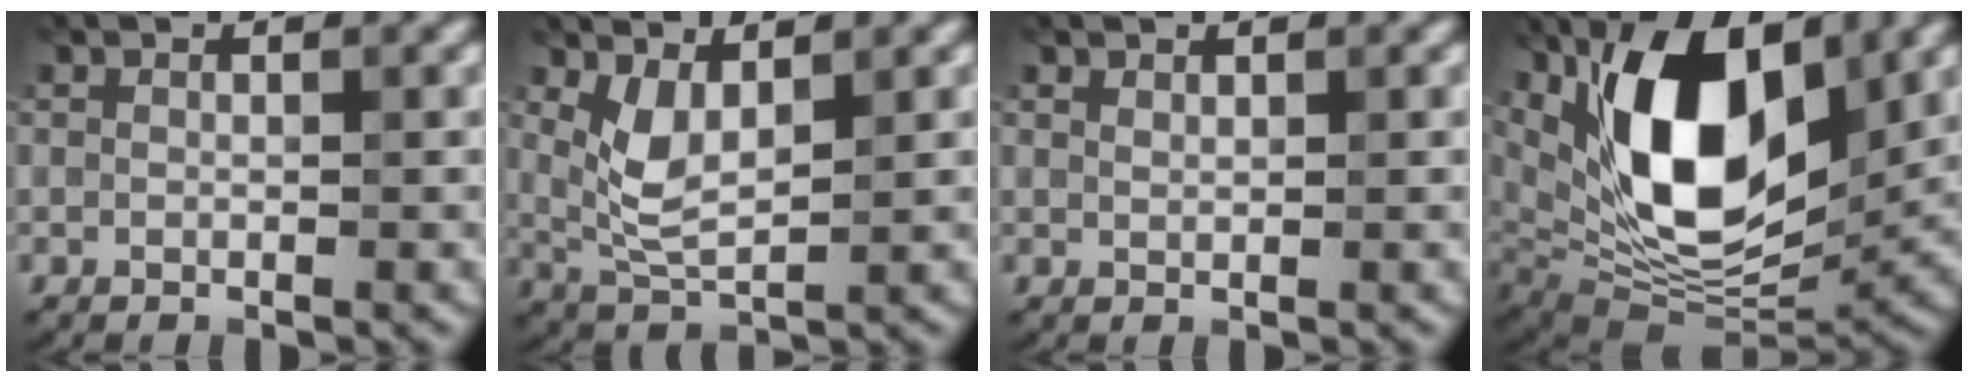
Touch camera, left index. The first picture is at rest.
{"total": 3.4, "force": [1.3, 1.5, 2.8], "torque": [-0.064, -0.008, 0.032]}
{"total": 0.6, "force": [0.6, 0.2, 0.1], "torque": [-0.001, -0.001, 0.013]}
{"total": 13.7, "force": [4.2, 6.8, 11.2], "torque": [-0.184, -0.004, 0.075]}